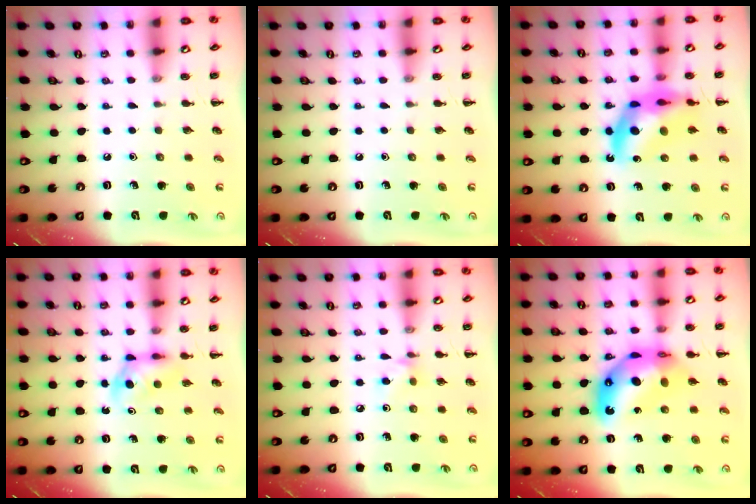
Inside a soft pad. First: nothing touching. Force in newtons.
{"total": 0.0}
{"total": 14.4, "press": 13.8, "slide": 4.1}
{"total": 3.7, "press": 3.5, "slide": 1.1}
{"total": 4.7, "press": 4.4, "slide": 1.7}
{"total": 14.5, "press": 13.7, "slide": 4.5}